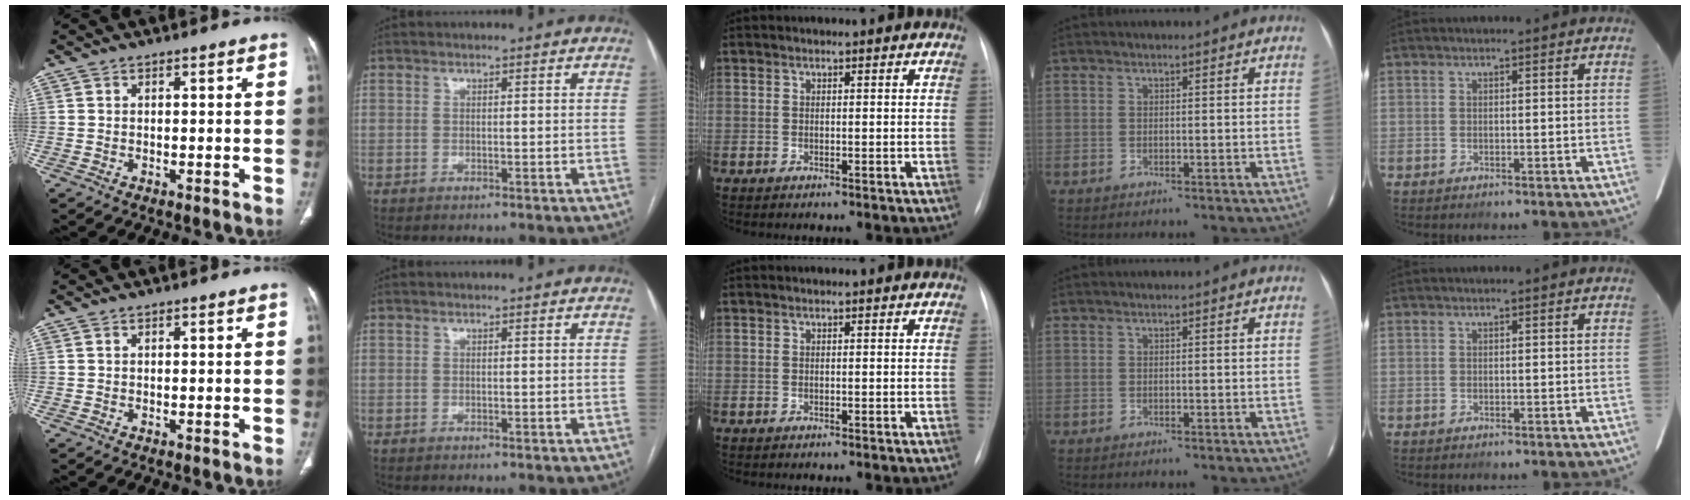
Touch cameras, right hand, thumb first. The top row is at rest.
{}